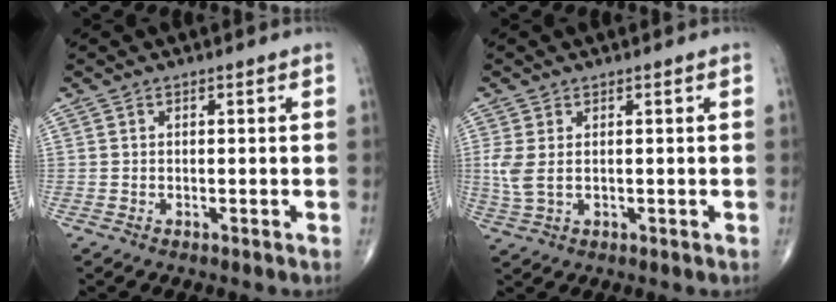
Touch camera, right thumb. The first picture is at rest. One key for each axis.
{"total": 4.2, "fx": 0.4, "fy": 2.4, "fz": 3.4, "tx": -0.095, "ty": 0.003, "tz": 0.015}